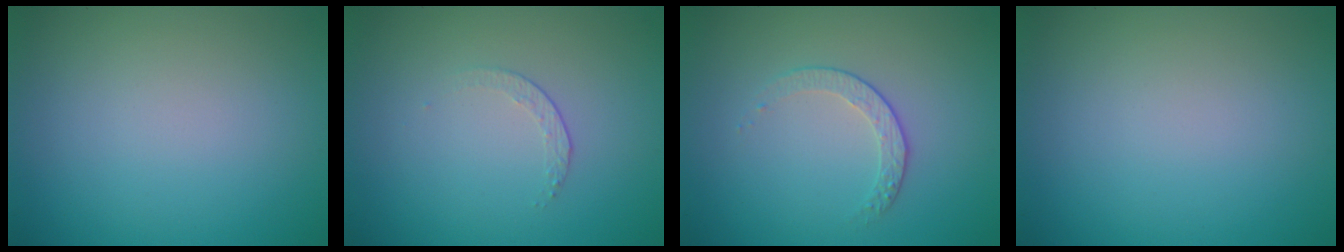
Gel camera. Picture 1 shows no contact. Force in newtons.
{"total": 1.2, "press": 0.5, "slide": 1.1}
{"total": 1.6, "press": 1.0, "slide": 1.3}
{"total": 0.0}